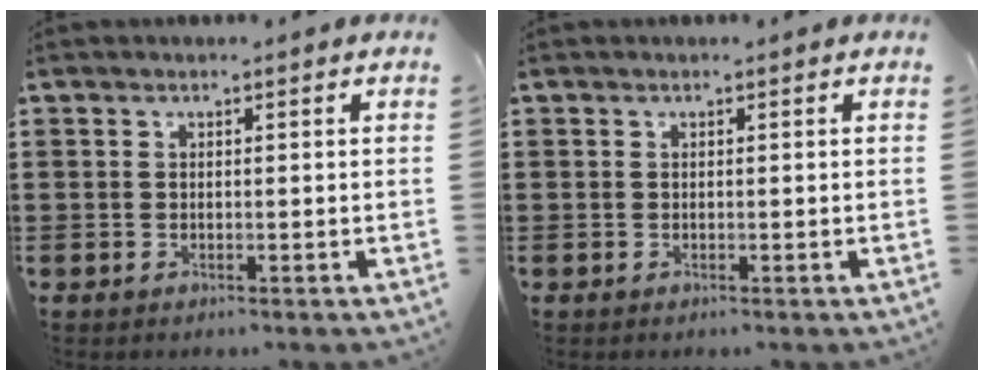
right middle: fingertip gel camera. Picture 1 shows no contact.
{"total": 0.0}